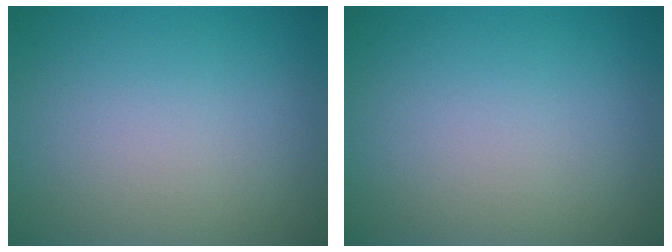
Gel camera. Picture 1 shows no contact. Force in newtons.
{"total": 0.0}